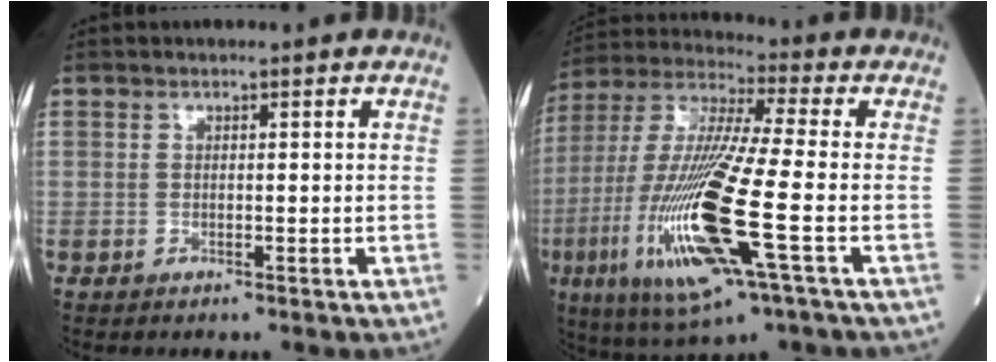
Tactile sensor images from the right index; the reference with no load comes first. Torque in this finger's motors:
{"motor_torque": [2.14, 0.00, 1.05, 0.21]}